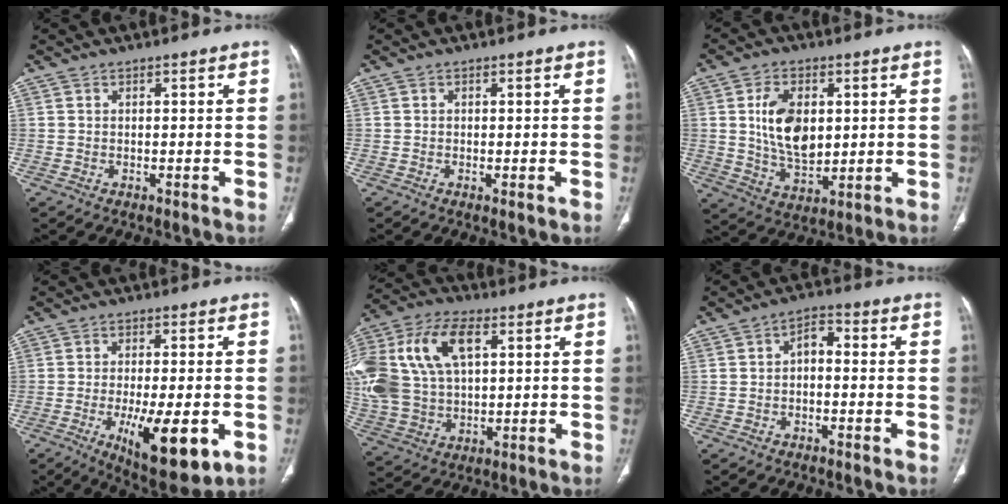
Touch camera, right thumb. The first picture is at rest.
{"total": 1.0, "force": [-0.3, 0.3, 0.9], "torque": [-0.018, -0.003, -0.005]}
{"total": 11.6, "force": [2.0, 7.2, 8.8], "torque": [-0.140, -0.015, 0.044]}
{"total": 14.8, "force": [-4.8, 5.0, 13.1], "torque": [-0.200, -0.013, -0.061]}
{"total": 26.0, "force": [7.0, 16.3, 19.0], "torque": [-0.457, 0.037, 0.138]}
{"total": 4.0, "force": [-0.6, 2.5, 3.1], "torque": [-0.039, 0.023, -0.020]}